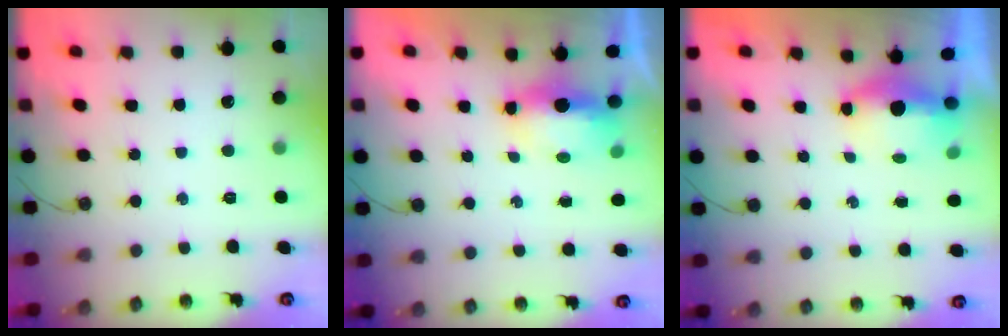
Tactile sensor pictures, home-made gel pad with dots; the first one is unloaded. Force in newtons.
{"total": 8.7, "press": 7.1, "slide": 5.0}
{"total": 6.2, "press": 5.1, "slide": 3.5}